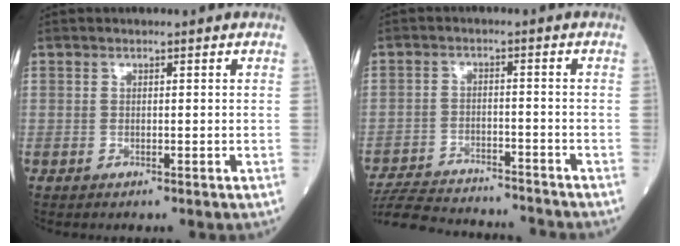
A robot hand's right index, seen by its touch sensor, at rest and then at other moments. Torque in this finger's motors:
{"motor_torque": [-1.58, -0.56, -0.85, -0.21]}